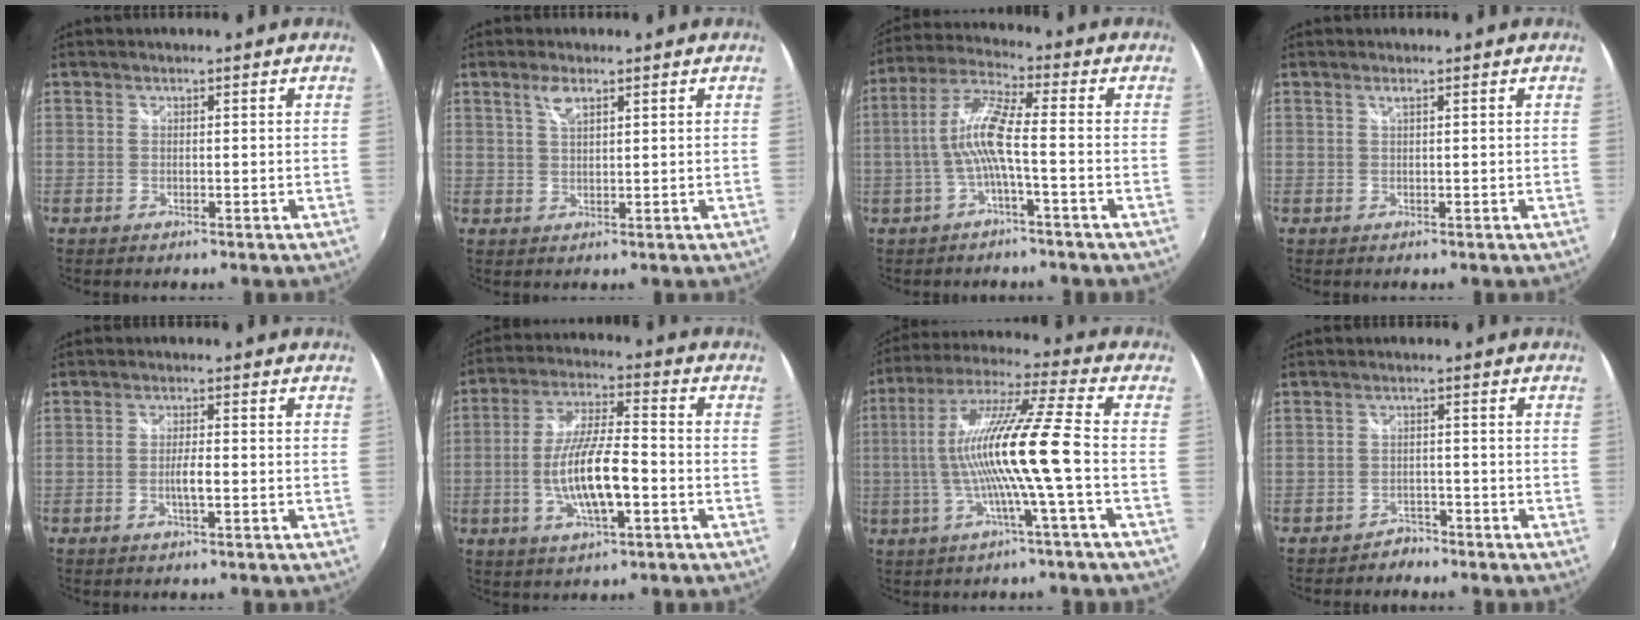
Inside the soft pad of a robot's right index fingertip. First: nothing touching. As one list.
[{"total": 3.1, "force": [1.8, 1.0, 2.3], "torque": [-0.042, 0.003, 0.034]}, {"total": 8.6, "force": [-1.8, 0.6, 8.4], "torque": [-0.184, 0.010, -0.030]}, {"total": 0.6, "force": [0.4, -0.2, 0.5], "torque": [-0.010, 0.003, 0.005]}, {"total": 2.7, "force": [-0.8, 0.3, 2.5], "torque": [-0.047, -0.002, -0.014]}, {"total": 12.6, "force": [-3.4, 3.2, 11.7], "torque": [-0.231, -0.005, -0.060]}, {"total": 15.1, "force": [-2.3, -1.2, 14.9], "torque": [-0.276, 0.002, -0.040]}, {"total": 3.0, "force": [-2.6, 1.6, -0.1], "torque": [-0.003, 0.004, -0.044]}]